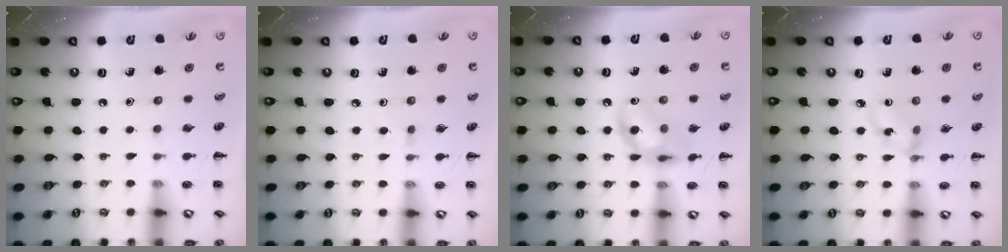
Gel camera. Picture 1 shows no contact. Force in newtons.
{"total": 2.7, "press": 2.5, "slide": 1.2}
{"total": 12.0, "press": 11.9, "slide": 1.8}
{"total": 3.7, "press": 3.6, "slide": 0.6}